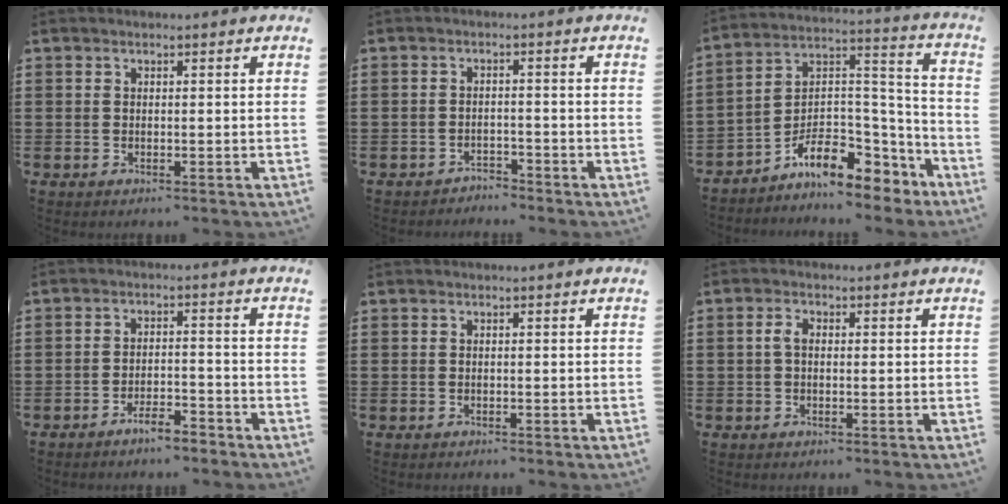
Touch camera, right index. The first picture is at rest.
{"total": 2.2, "force": [-2.2, 0.2, -0.1], "torque": [-0.006, 0.000, -0.049]}
{"total": 8.8, "force": [-5.8, 4.9, 4.4], "torque": [-0.076, 0.004, -0.101]}
{"total": 3.8, "force": [-3.6, 0.4, 1.4], "torque": [-0.031, 0.004, -0.072]}
{"total": 0.0}
{"total": 2.1, "force": [0.0, 1.2, 1.8], "torque": [-0.044, 0.002, -0.004]}